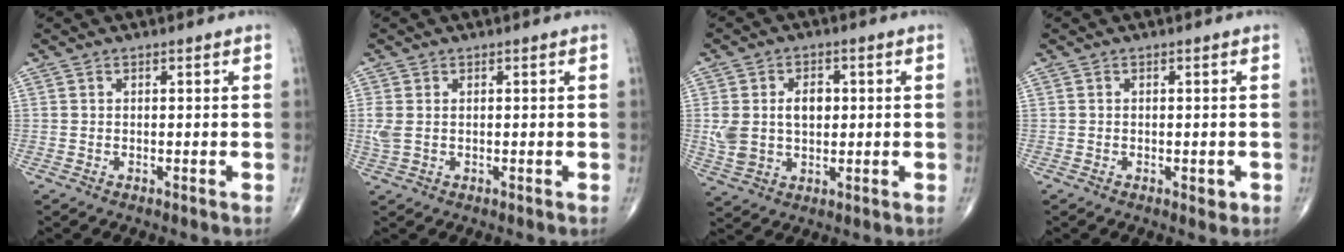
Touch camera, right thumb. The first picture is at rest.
{"total": 2.6, "force": [0.3, 1.6, 2.0], "torque": [-0.066, 0.009, 0.009]}
{"total": 9.4, "force": [0.9, 6.4, 6.8], "torque": [-0.118, 0.006, 0.023]}
{"total": 1.5, "force": [-0.5, 0.8, 1.1], "torque": [-0.011, -0.001, -0.006]}